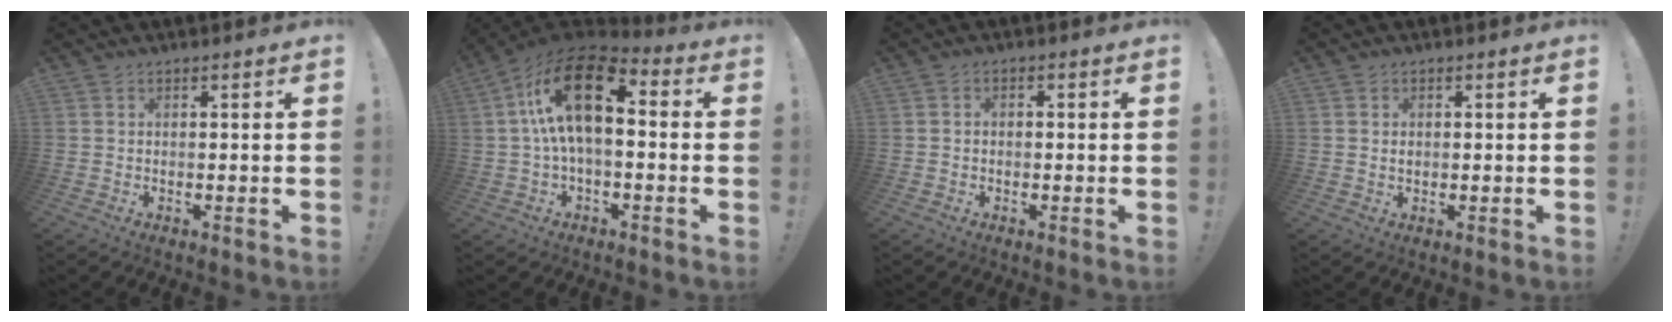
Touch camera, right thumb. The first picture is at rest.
{"total": 18.8, "force": [3.9, 9.2, 16.0], "torque": [-0.280, -0.004, 0.070]}
{"total": 1.4, "force": [-0.9, 0.9, 0.7], "torque": [-0.015, 0.008, -0.016]}
{"total": 1.0, "force": [0.2, 0.9, 0.3], "torque": [0.001, 0.000, 0.002]}